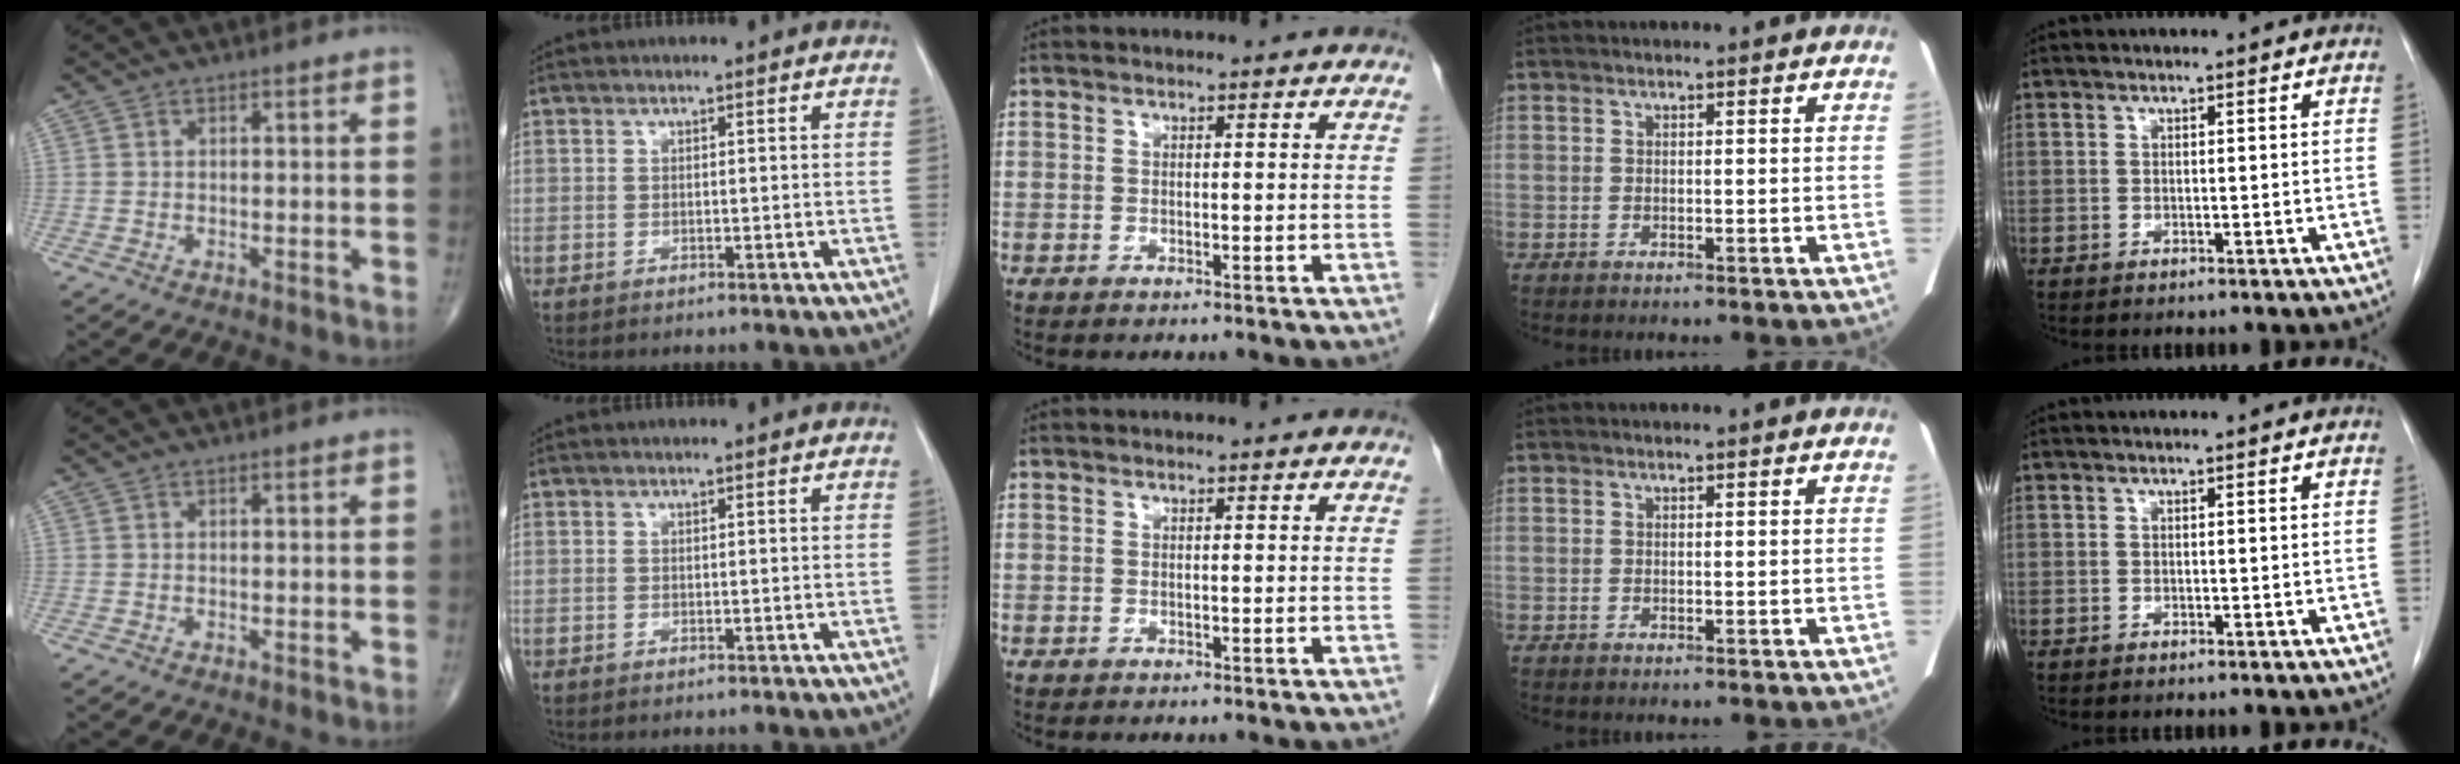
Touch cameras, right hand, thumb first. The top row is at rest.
{}